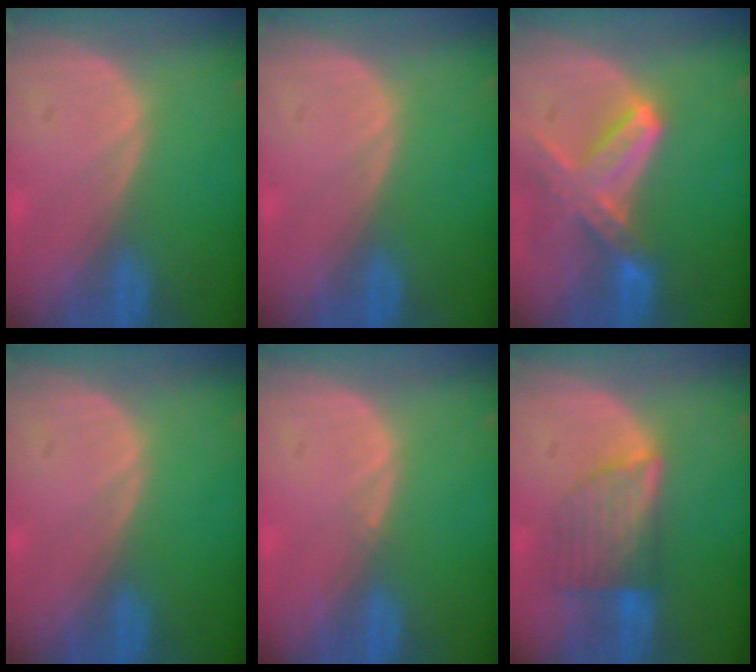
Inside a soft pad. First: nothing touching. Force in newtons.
{"total": 0.0}
{"total": 7.8, "press": 6.9, "slide": 3.6}
{"total": 0.0}
{"total": 0.6, "press": 0.5, "slide": 0.4}
{"total": 7.2, "press": 6.3, "slide": 3.4}